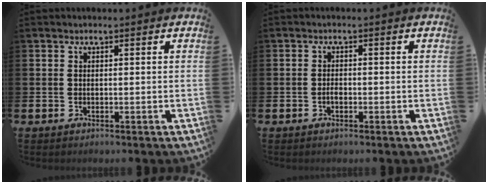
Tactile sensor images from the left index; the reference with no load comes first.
{"total": 1.2, "force": [-0.5, 0.7, 0.9], "torque": [-0.012, -0.001, -0.010]}